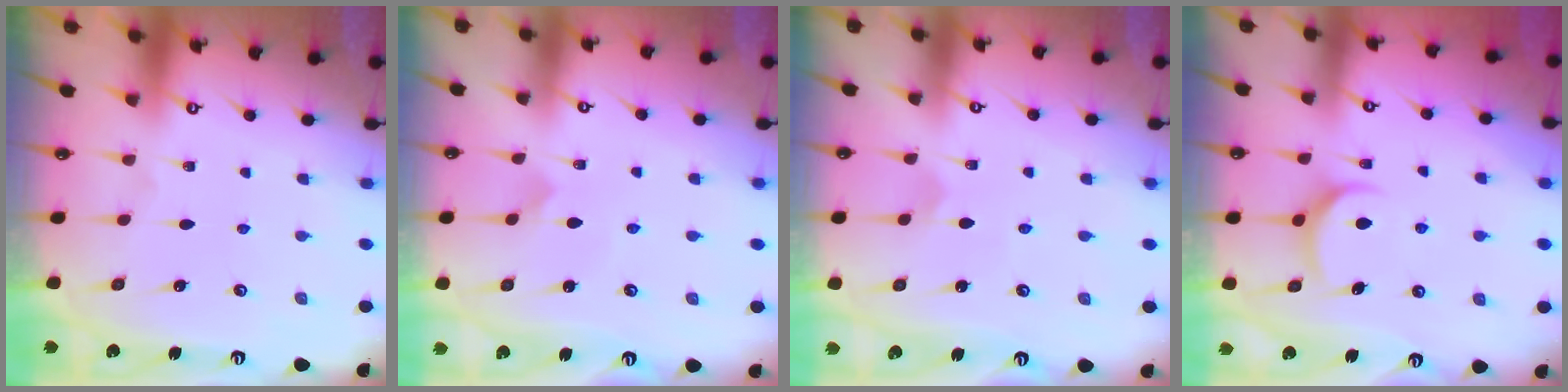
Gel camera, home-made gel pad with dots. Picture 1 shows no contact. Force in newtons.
{"total": 3.8, "press": 3.7, "slide": 0.4}
{"total": 2.9, "press": 2.9, "slide": 0.3}
{"total": 5.5, "press": 5.5, "slide": 0.5}